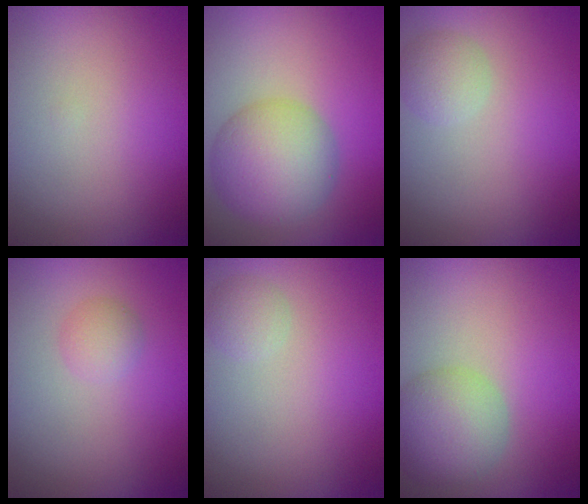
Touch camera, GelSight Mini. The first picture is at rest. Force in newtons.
{"total": 6.6, "press": 6.6, "slide": 0.2}
{"total": 2.0, "press": 2.0, "slide": 0.1}
{"total": 1.4, "press": 1.4, "slide": 0.0}
{"total": 1.5, "press": 1.5, "slide": 0.1}
{"total": 5.5, "press": 5.5, "slide": 0.3}